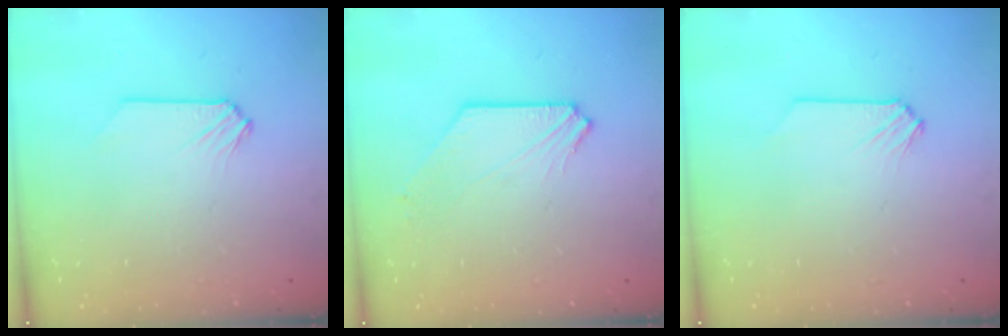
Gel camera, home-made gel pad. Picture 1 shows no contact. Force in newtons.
{"total": 1.4, "press": 1.4, "slide": 0.0}
{"total": 0.0}